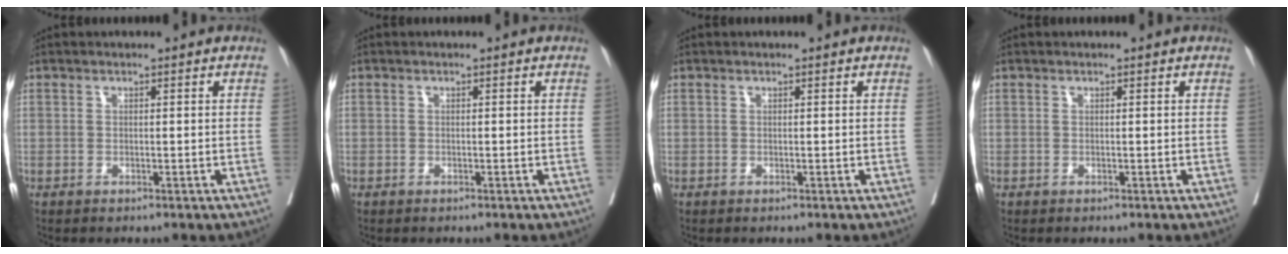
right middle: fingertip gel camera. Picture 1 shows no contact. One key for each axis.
{"total": 0.0}
{"total": 0.0}
{"total": 0.0}